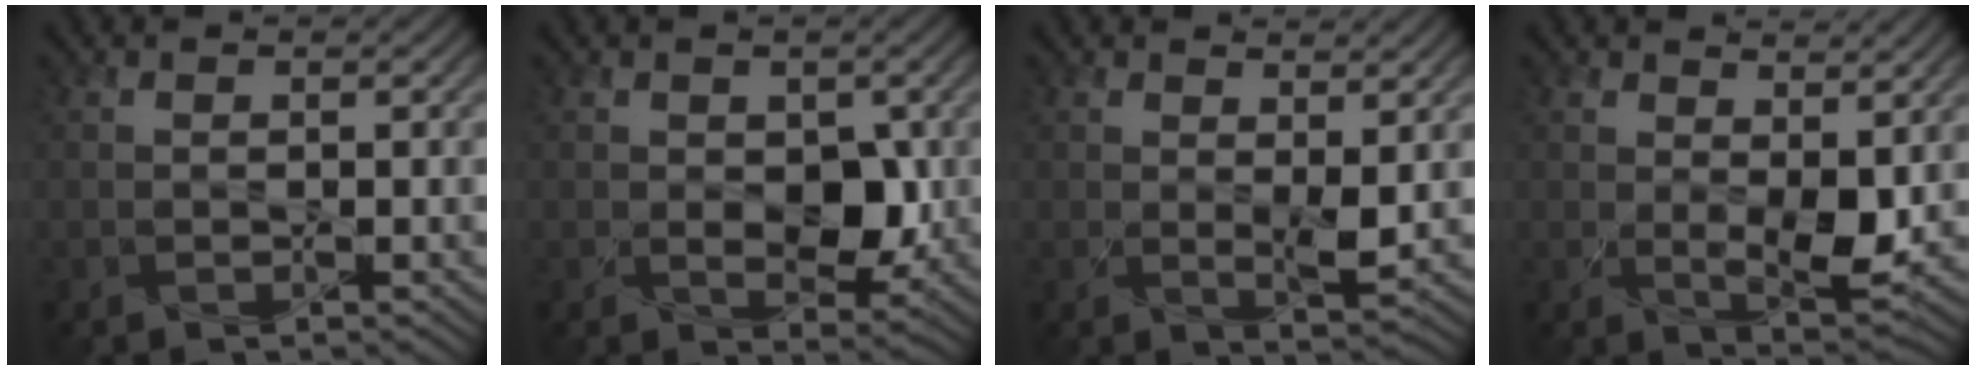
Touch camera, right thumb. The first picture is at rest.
{"total": 4.5, "force": [0.2, 2.9, 3.4], "torque": [-0.058, -0.014, 0.010]}
{"total": 2.9, "force": [1.3, 0.9, 2.4], "torque": [-0.052, -0.011, 0.026]}
{"total": 5.4, "force": [1.9, 2.7, 4.3], "torque": [-0.087, -0.015, 0.036]}